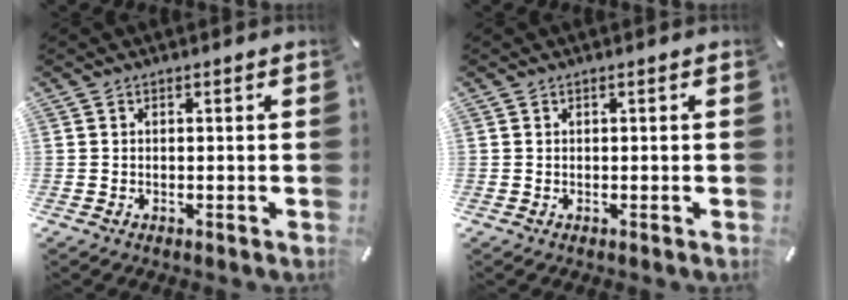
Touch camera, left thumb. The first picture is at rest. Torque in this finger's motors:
{"motor_torque": [-0.04, -0.04, 0.02, 0.06, 0.00]}